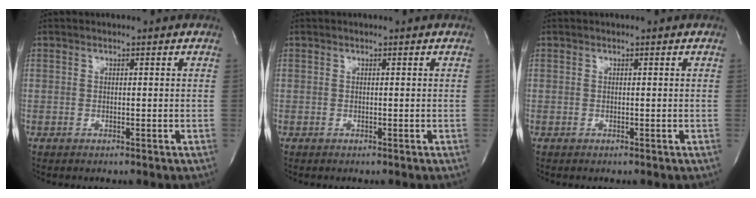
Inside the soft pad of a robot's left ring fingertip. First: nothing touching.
{"total": 0.0}
{"total": 0.0}